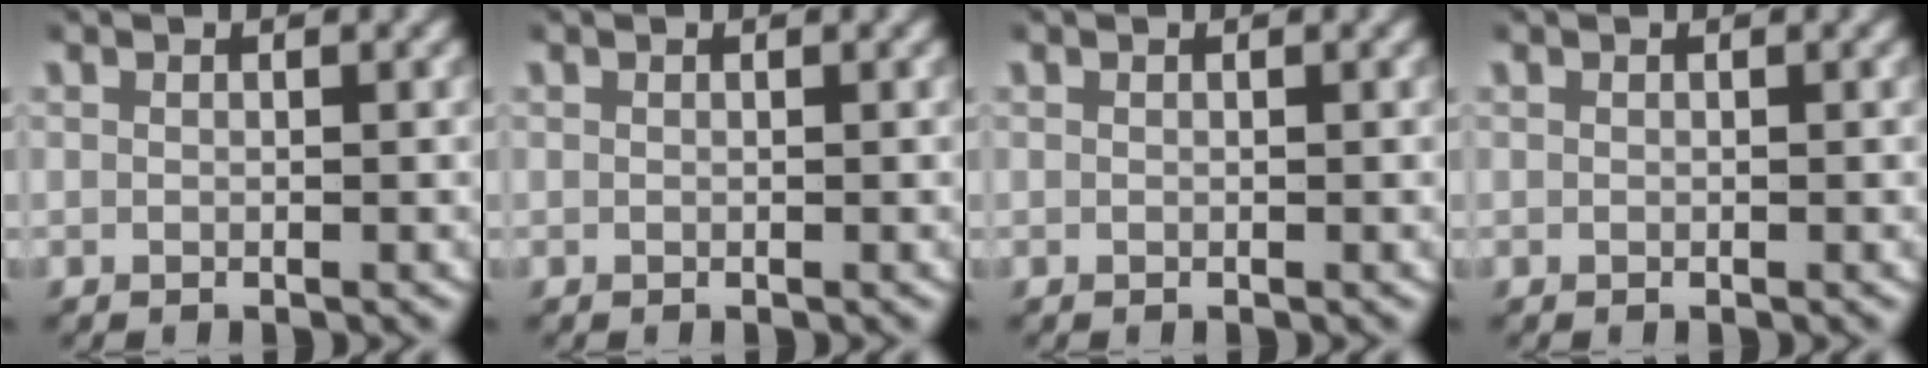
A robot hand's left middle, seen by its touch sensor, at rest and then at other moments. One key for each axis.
{"total": 0.0}
{"total": 0.0}
{"total": 0.0}